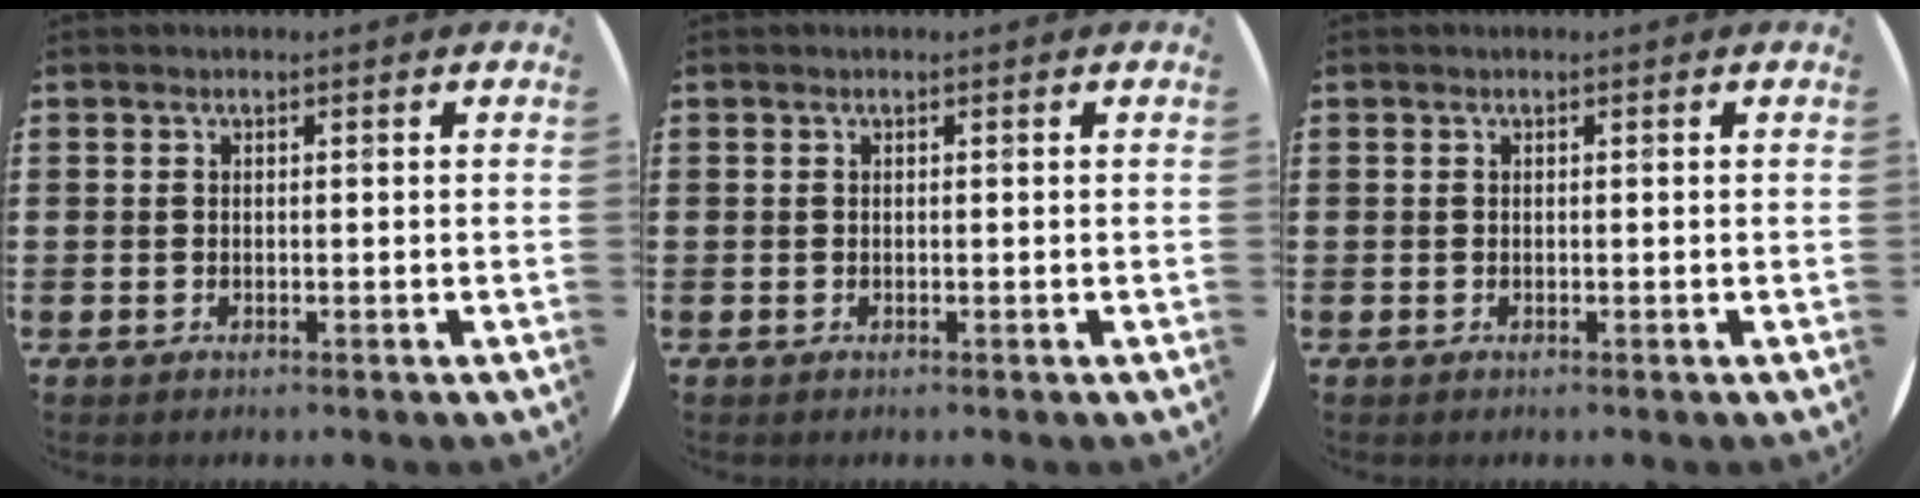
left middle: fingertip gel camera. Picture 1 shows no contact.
{"total": 0.0}
{"total": 0.0}